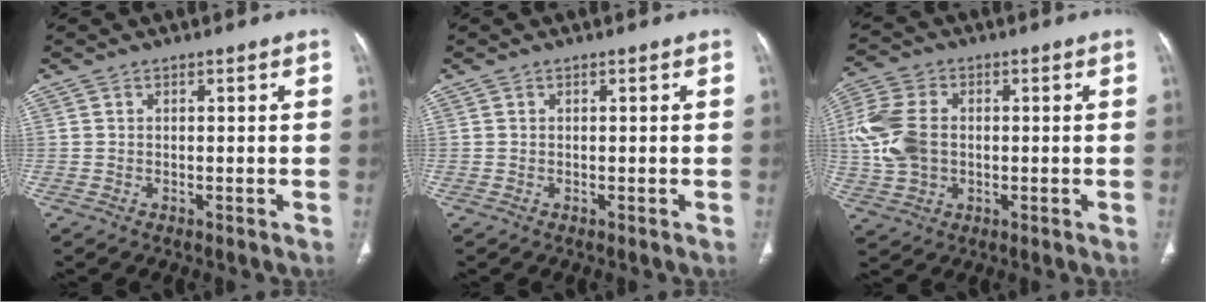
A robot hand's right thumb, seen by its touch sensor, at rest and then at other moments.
{"total": 0.0}
{"total": 11.5, "force": [0.3, 8.2, 8.0], "torque": [-0.176, 0.010, 0.007]}